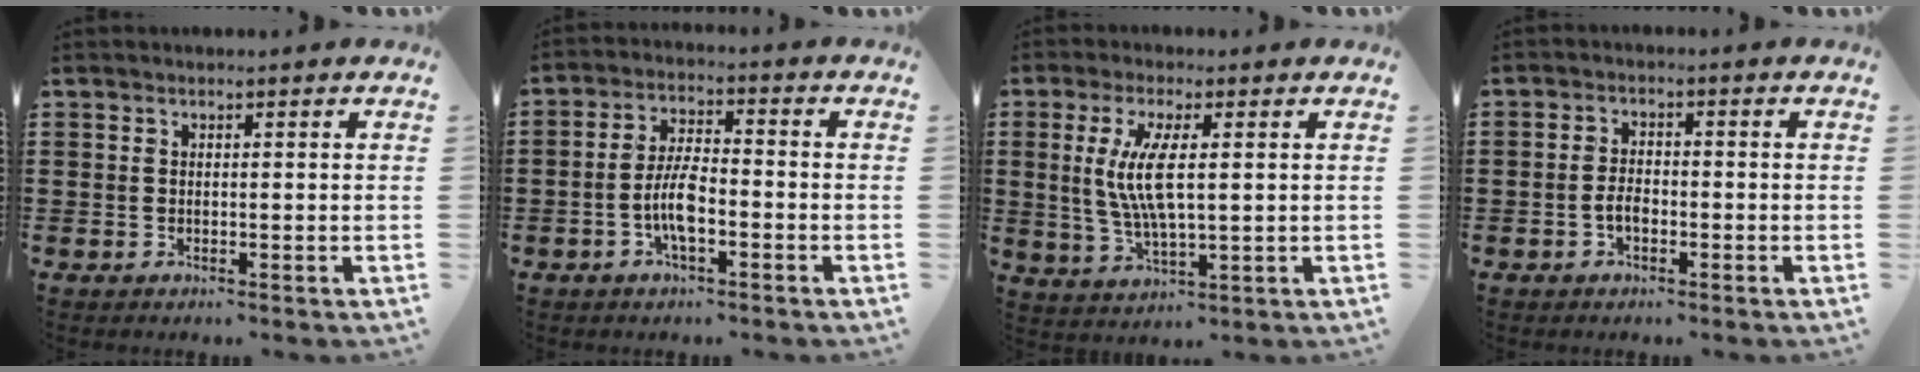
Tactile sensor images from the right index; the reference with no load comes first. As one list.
[{"total": 6.1, "force": [-1.9, 2.1, 5.4], "torque": [-0.126, -0.003, -0.044]}, {"total": 7.9, "force": [1.3, 2.3, 7.4], "torque": [-0.164, -0.003, 0.015]}, {"total": 2.7, "force": [-1.0, 1.2, 2.2], "torque": [-0.049, 0.000, -0.021]}]